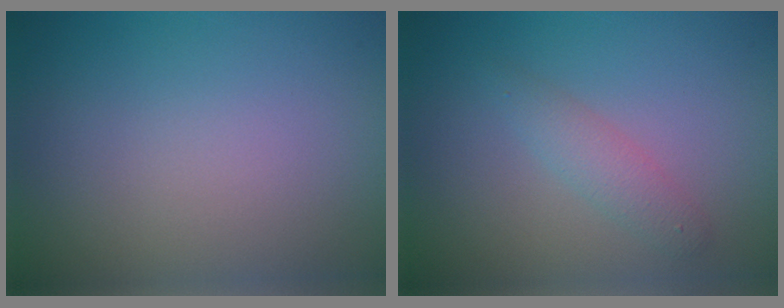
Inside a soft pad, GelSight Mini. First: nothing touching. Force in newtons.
{"total": 1.9, "press": 1.9, "slide": 0.0}